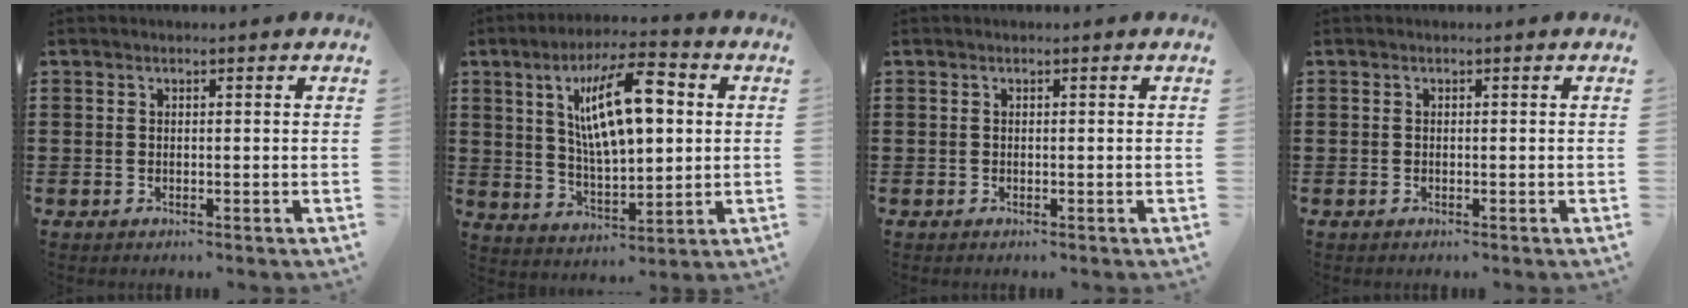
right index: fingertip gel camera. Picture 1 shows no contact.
{"total": 13.6, "force": [3.7, 4.8, 12.2], "torque": [-0.216, 0.008, 0.056]}
{"total": 0.0}
{"total": 0.0}